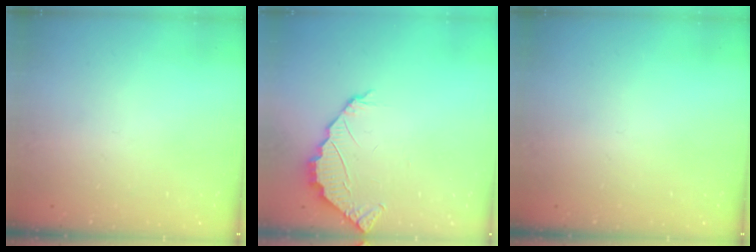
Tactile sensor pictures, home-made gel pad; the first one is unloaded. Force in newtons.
{"total": 2.4, "press": 2.4, "slide": 0.2}
{"total": 0.0}